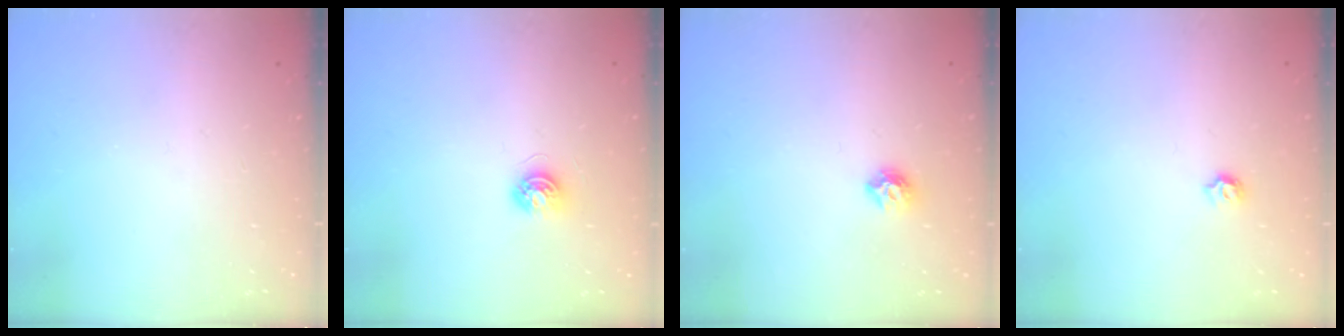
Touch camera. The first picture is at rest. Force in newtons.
{"total": 5.4, "press": 5.4, "slide": 0.5}
{"total": 6.8, "press": 6.8, "slide": 0.7}
{"total": 4.7, "press": 4.6, "slide": 0.5}